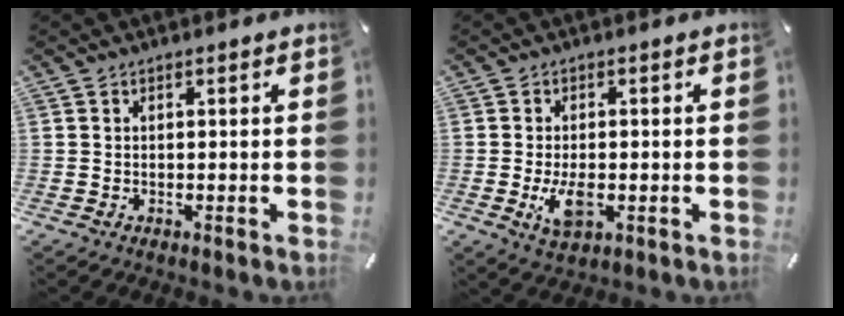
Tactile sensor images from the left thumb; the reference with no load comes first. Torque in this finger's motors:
{"motor_torque": [0.34, 1.37, 0.09, -0.02, 0.24]}